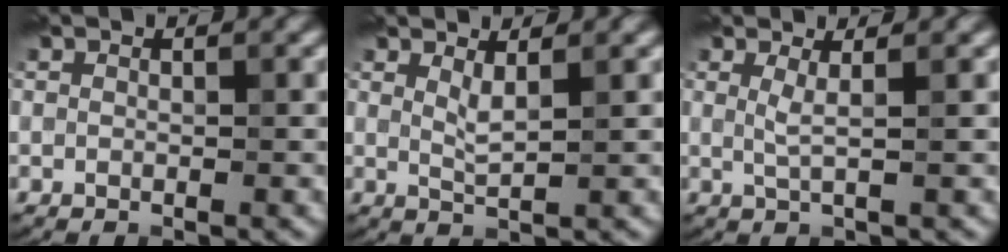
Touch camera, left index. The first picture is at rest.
{"total": 1.7, "force": [0.9, 0.3, 1.4], "torque": [-0.027, -0.003, 0.015]}
{"total": 1.7, "force": [0.5, 0.4, 1.6], "torque": [-0.030, -0.007, 0.004]}